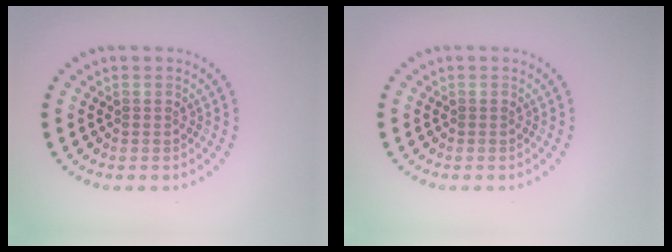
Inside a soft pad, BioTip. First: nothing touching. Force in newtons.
{"total": 0.0}